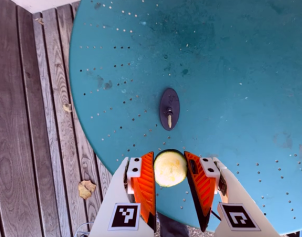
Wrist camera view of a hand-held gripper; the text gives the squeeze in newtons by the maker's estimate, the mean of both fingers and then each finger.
{"total": 10.9, "left": 11.3, "right": 10.6}